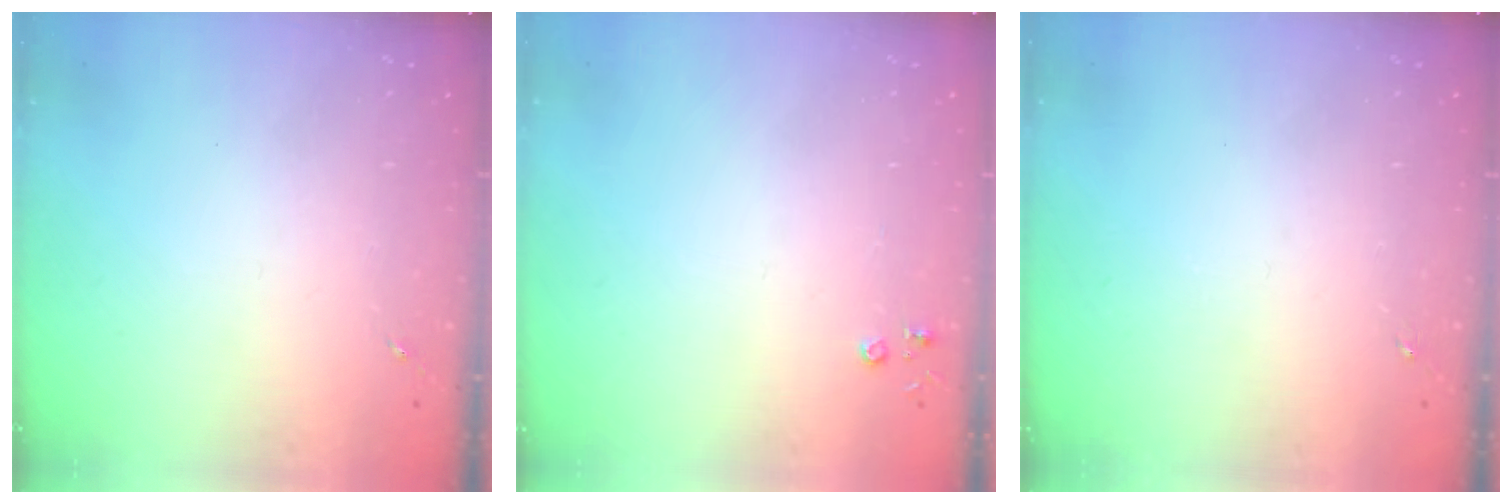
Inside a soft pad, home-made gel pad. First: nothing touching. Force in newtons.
{"total": 2.8, "press": 2.8, "slide": 0.3}
{"total": 0.0}